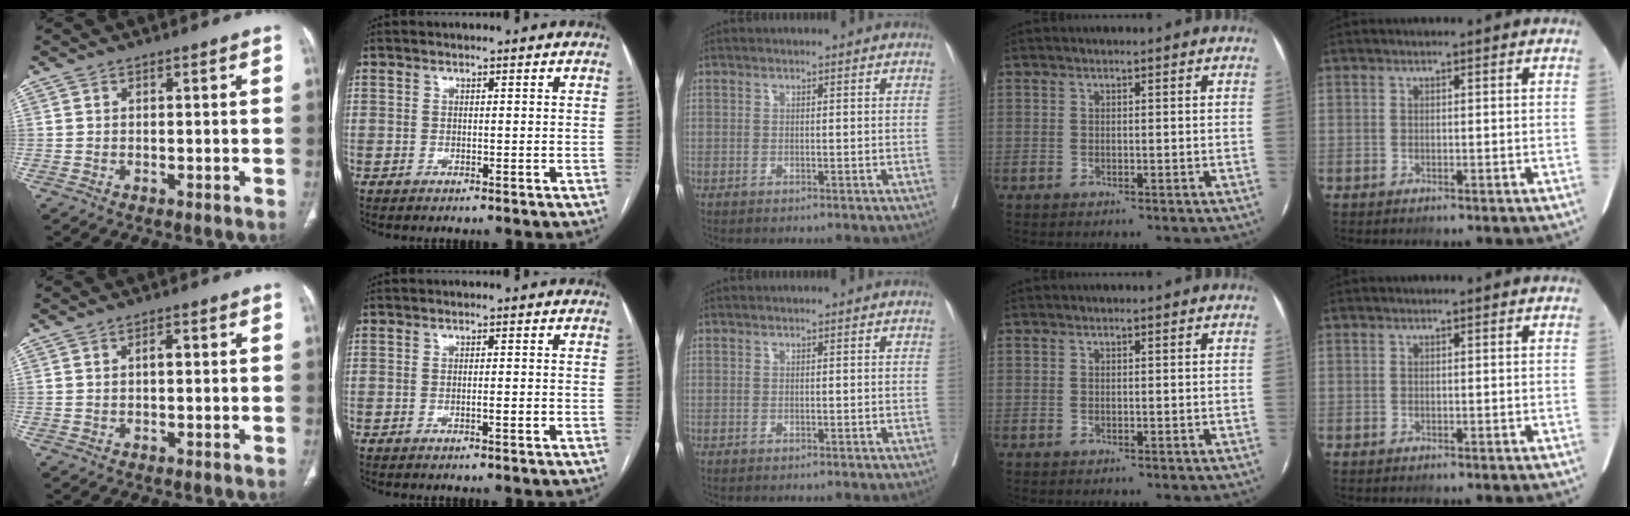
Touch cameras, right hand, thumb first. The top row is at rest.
{"thumb": {"total": 1.8, "force": [0.2, 0.9, 1.5], "torque": [-0.025, 0.005, 0.002]}, "index": {"total": 1.1, "force": [-0.4, 0.1, 1.0], "torque": [-0.018, 0.000, -0.006]}}